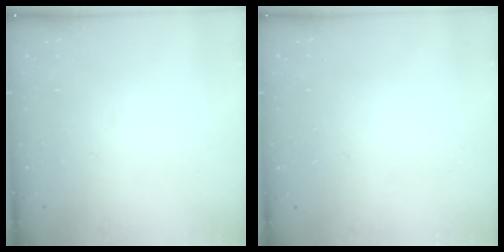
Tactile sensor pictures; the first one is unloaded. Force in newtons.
{"total": 0.0}